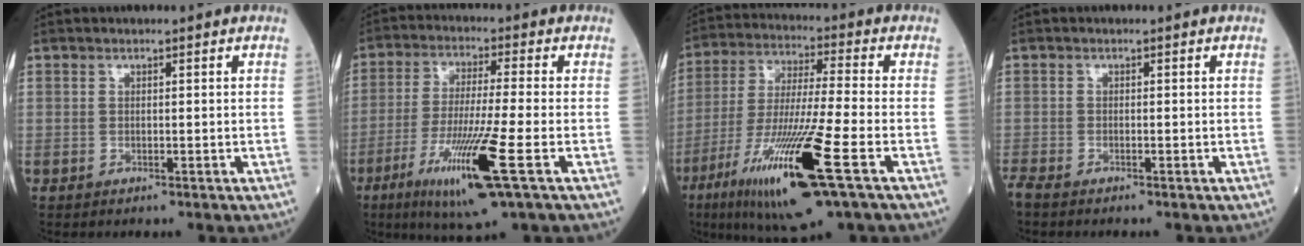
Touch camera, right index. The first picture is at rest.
{"total": 13.3, "force": [-5.6, -0.3, 12.1], "torque": [-0.240, -0.033, -0.101]}
{"total": 18.5, "force": [-8.3, 0.6, 16.6], "torque": [-0.337, -0.043, -0.150]}
{"total": 2.9, "force": [-2.5, 0.5, 1.3], "torque": [-0.028, -0.007, -0.040]}